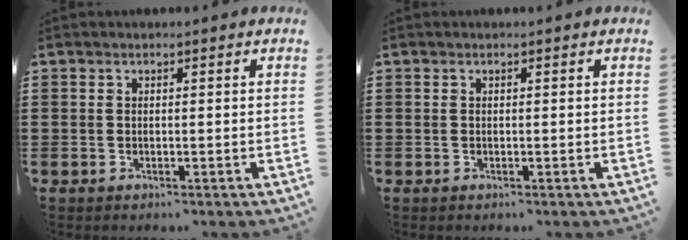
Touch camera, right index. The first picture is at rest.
{"total": 0.0}